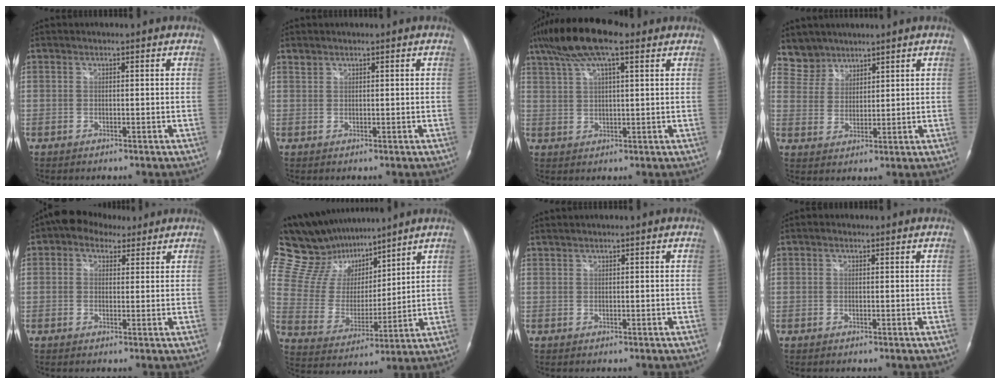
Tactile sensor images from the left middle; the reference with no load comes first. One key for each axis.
{"total": 0.8, "fx": 0.8, "fy": 0.3, "fz": 0.0, "tx": -0.003, "ty": 0.006, "tz": 0.016}
{"total": 11.4, "fx": 7.5, "fy": 2.6, "fz": 8.2, "tx": -0.158, "ty": 0.035, "tz": 0.131}
{"total": 5.1, "fx": 4.3, "fy": 2.5, "fz": -0.7, "tx": 0.017, "ty": 0.005, "tz": 0.089}
{"total": 5.9, "fx": 3.7, "fy": 3.8, "fz": 2.5, "tx": -0.043, "ty": 0.028, "tz": 0.062}
{"total": 16.0, "fx": 13.4, "fy": 6.4, "fz": 6.1, "tx": -0.121, "ty": 0.027, "tz": 0.251}
{"total": 0.9, "fx": 0.9, "fy": -0.1, "fz": 0.3, "tx": -0.009, "ty": 0.009, "tz": 0.023}
{"total": 0.5, "fx": 0.3, "fy": 0.3, "fz": 0.2, "tx": -0.006, "ty": 0.001, "tz": 0.004}